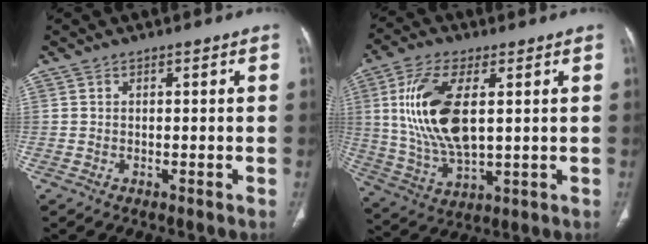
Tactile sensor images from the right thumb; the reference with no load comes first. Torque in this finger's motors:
{"motor_torque": [-0.89, 1.55, 0.74, 0.70, 0.50]}